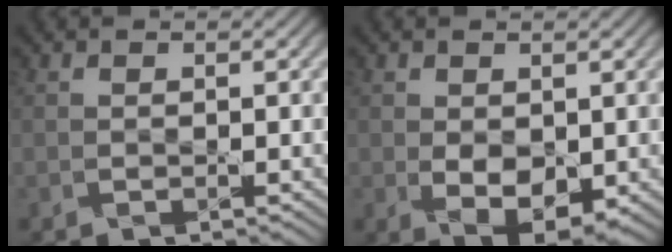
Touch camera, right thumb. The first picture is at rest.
{"total": 4.9, "force": [-0.3, 3.0, 3.8], "torque": [-0.078, -0.012, 0.001]}